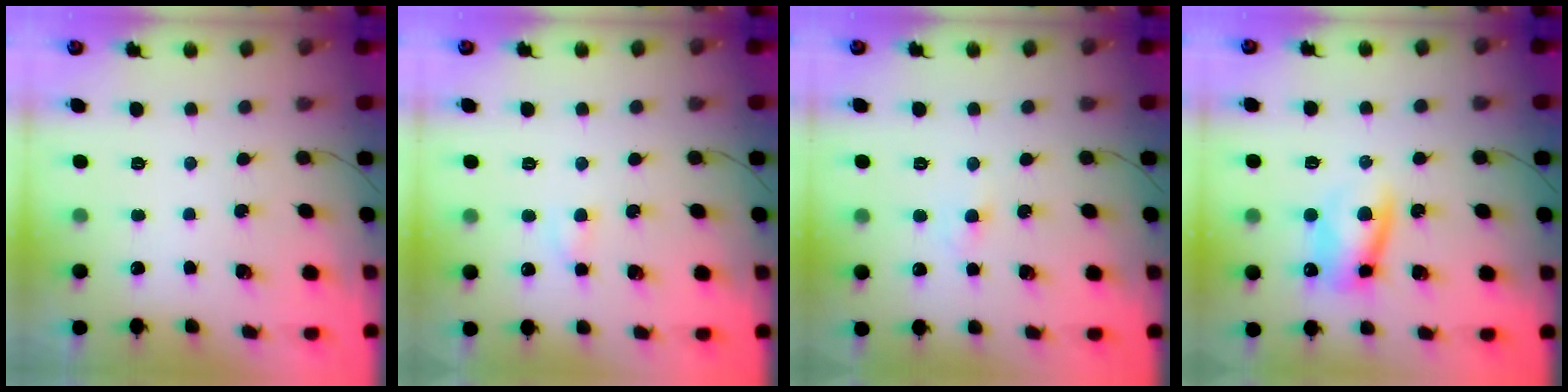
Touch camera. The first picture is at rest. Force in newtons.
{"total": 2.6, "press": 2.5, "slide": 0.8}
{"total": 2.8, "press": 2.6, "slide": 1.0}
{"total": 10.4, "press": 10.2, "slide": 2.0}